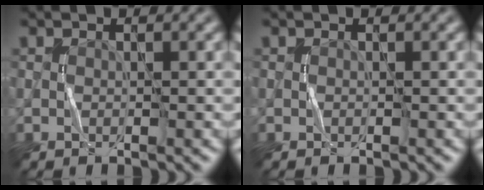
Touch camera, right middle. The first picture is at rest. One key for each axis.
{"total": 0.0}